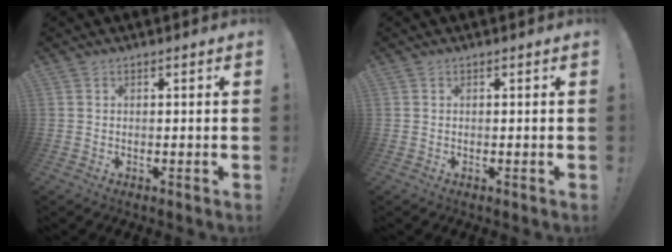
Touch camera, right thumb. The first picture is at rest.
{"total": 0.0}